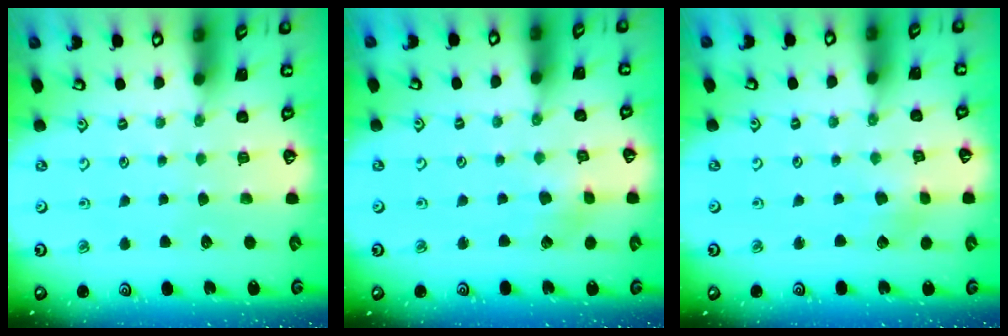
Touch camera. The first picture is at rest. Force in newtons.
{"total": 2.9, "press": 2.9, "slide": 0.2}
{"total": 2.3, "press": 2.3, "slide": 0.3}